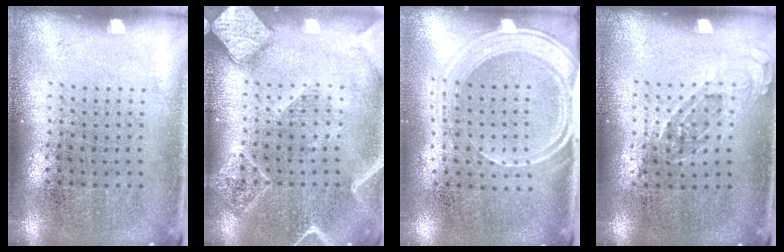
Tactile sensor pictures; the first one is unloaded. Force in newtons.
{"total": 2.2, "press": 2.2, "slide": 0.2}
{"total": 1.9, "press": 1.6, "slide": 1.1}
{"total": 0.7, "press": 0.7, "slide": 0.3}